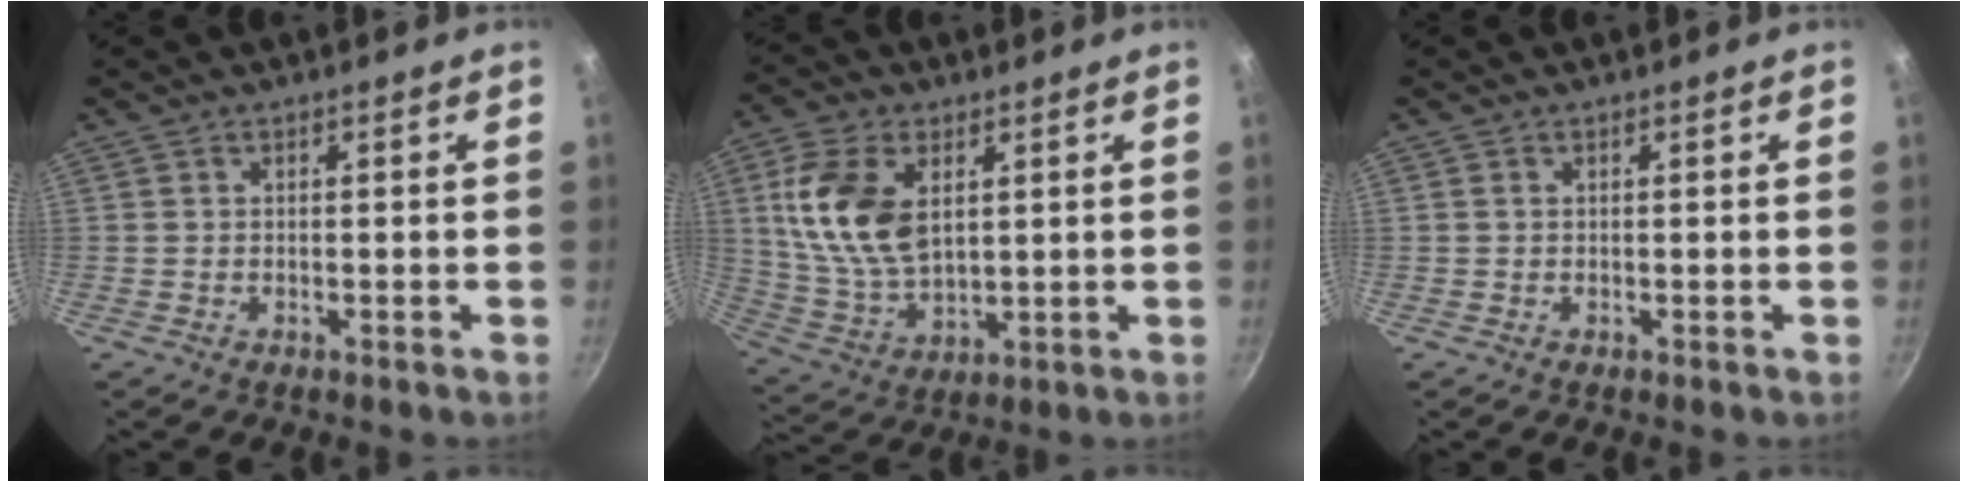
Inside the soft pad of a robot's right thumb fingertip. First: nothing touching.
{"total": 15.0, "force": [3.9, 9.0, 11.3], "torque": [-0.204, -0.015, 0.085]}
{"total": 0.0}